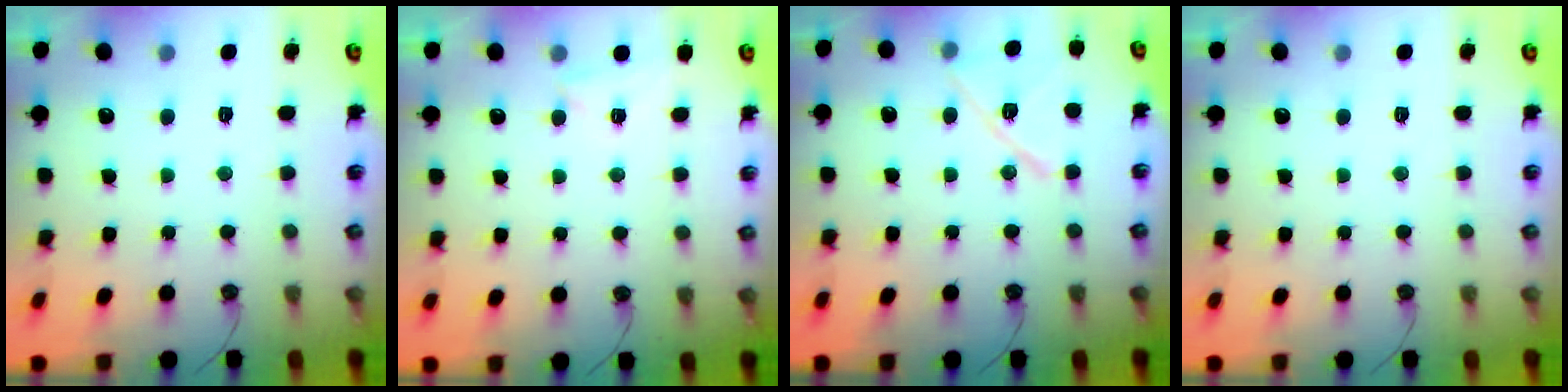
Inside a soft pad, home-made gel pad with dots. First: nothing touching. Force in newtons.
{"total": 2.8, "press": 2.7, "slide": 0.6}
{"total": 13.2, "press": 13.2, "slide": 0.6}
{"total": 0.0}